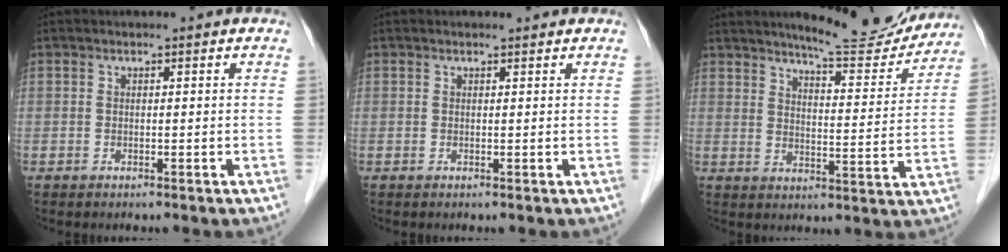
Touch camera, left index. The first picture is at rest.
{"total": 0.8, "force": [0.7, 0.1, 0.1], "torque": [-0.011, 0.002, 0.011]}
{"total": 13.2, "force": [12.4, 1.6, 4.4], "torque": [-0.057, -0.024, 0.160]}